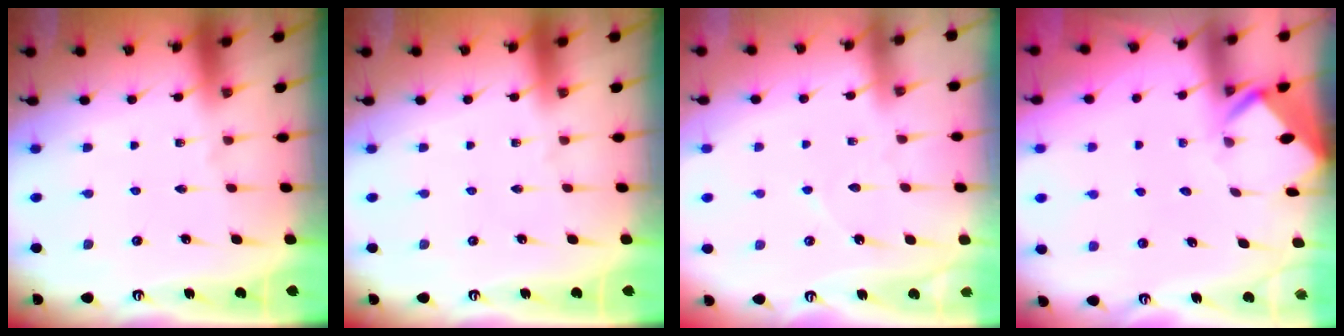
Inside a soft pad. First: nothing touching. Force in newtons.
{"total": 0.0}
{"total": 3.3, "press": 3.3, "slide": 0.3}
{"total": 4.0, "press": 3.9, "slide": 0.3}